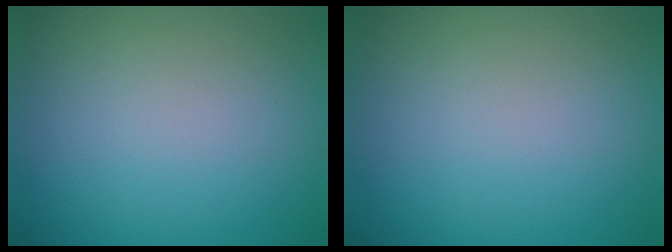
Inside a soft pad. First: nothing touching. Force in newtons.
{"total": 0.0}